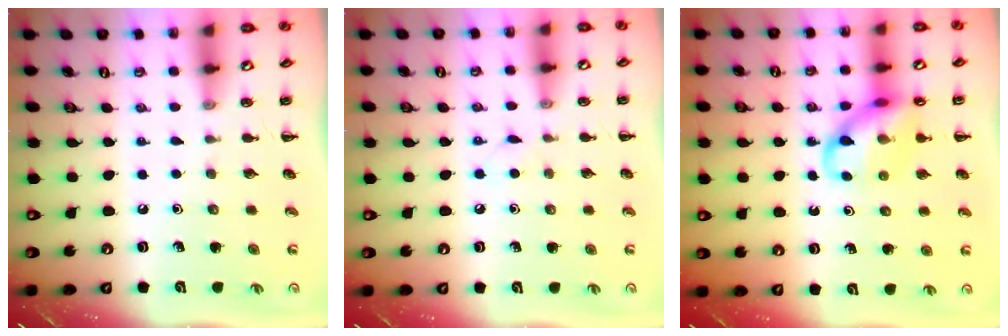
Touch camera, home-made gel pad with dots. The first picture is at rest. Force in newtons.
{"total": 2.9, "press": 2.8, "slide": 0.9}
{"total": 12.6, "press": 12.4, "slide": 2.0}